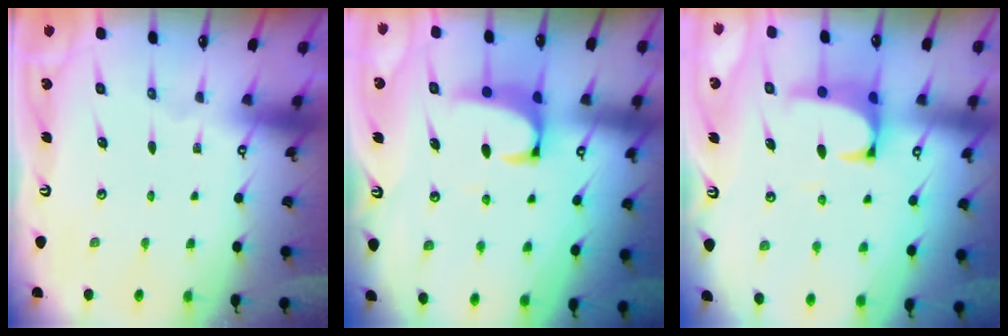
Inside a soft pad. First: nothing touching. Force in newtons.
{"total": 2.2, "press": 2.0, "slide": 0.9}
{"total": 1.9, "press": 1.7, "slide": 0.8}